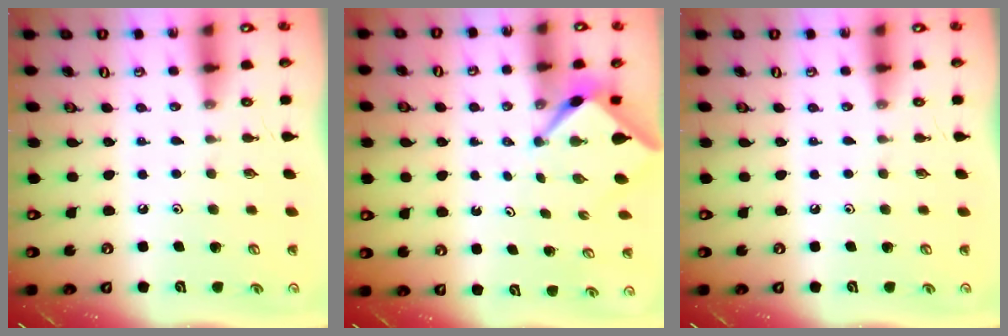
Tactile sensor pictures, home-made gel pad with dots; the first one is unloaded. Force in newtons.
{"total": 2.6, "press": 2.6, "slide": 0.3}
{"total": 0.0}